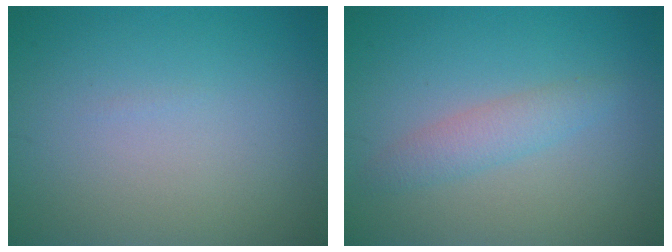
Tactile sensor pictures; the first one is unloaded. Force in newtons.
{"total": 2.1, "press": 2.1, "slide": 0.1}